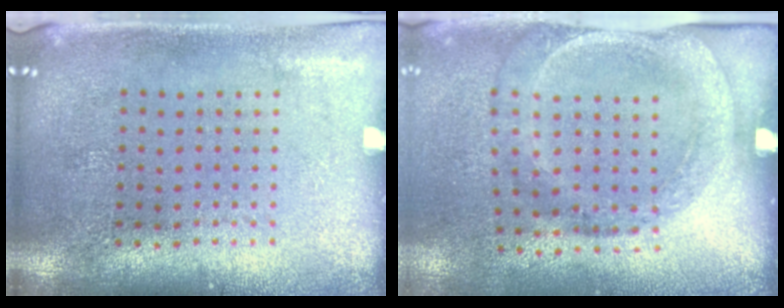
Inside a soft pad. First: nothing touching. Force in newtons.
{"total": 1.8, "press": 1.1, "slide": 1.4}